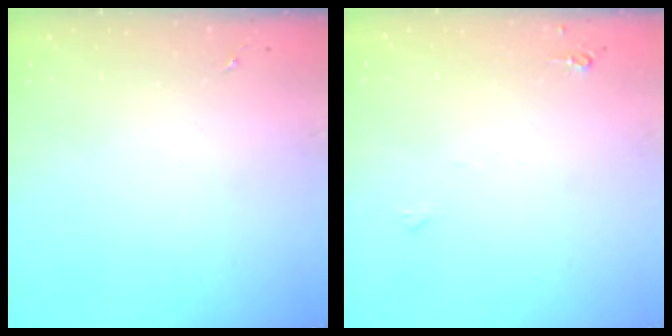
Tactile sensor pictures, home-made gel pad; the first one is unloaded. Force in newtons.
{"total": 4.1, "press": 4.0, "slide": 0.7}